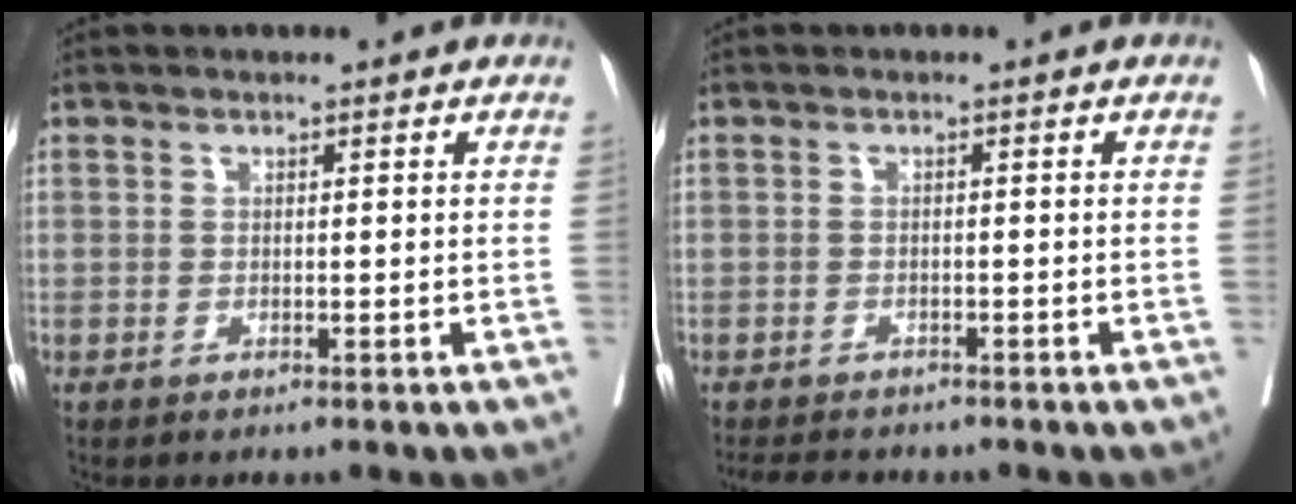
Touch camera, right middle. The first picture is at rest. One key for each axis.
{"total": 5.2, "fx": -4.6, "fy": 1.7, "fz": 1.7, "tx": -0.021, "ty": -0.006, "tz": -0.068}